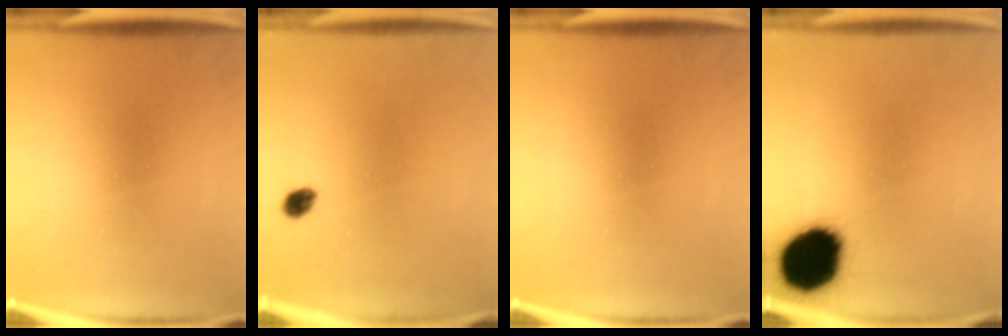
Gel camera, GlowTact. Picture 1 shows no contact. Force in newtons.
{"total": 1.9}
{"total": 0.0}
{"total": 18.7}